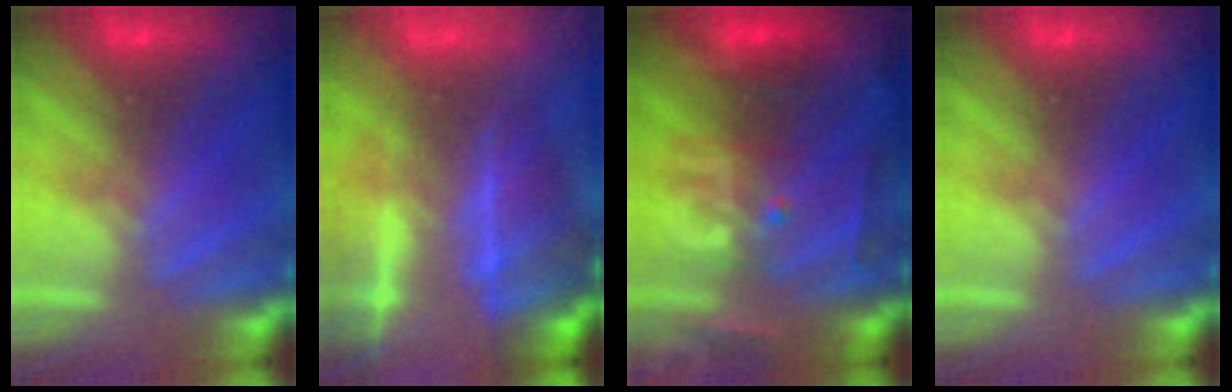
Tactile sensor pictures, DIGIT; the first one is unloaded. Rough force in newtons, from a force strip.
{"total": 7.2}
{"total": 2.8}
{"total": 0.0}